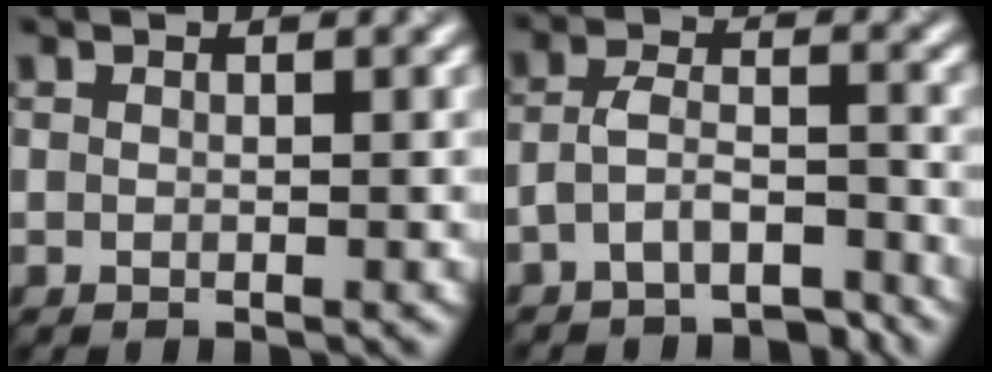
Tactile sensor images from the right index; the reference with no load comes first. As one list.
[{"total": 4.0, "force": [-3.6, 0.9, 1.7], "torque": [-0.035, 0.009, -0.054]}]